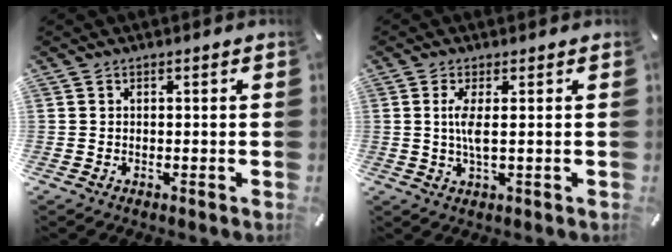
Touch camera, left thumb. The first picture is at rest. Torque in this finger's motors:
{"motor_torque": [-0.12, 0.15, 0.52, -0.05, 0.02]}